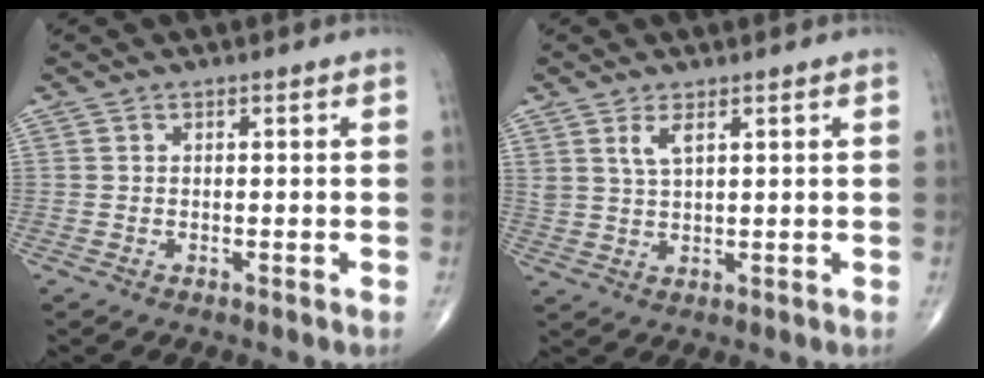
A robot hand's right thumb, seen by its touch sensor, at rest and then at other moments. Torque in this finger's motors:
{"motor_torque": [0.02, 0.02, 0.47, 0.44, -0.01]}